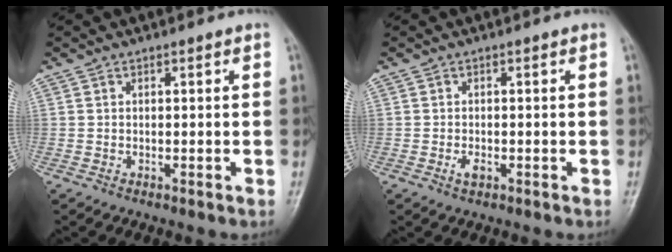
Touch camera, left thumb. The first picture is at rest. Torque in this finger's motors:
{"motor_torque": [-0.11, 0.04, 0.20, 0.15, 0.00]}